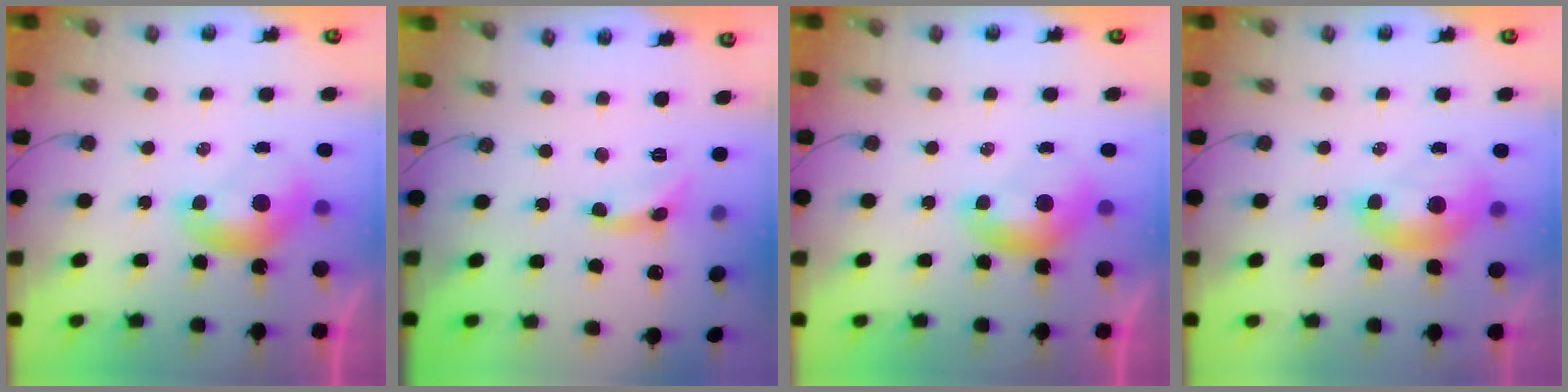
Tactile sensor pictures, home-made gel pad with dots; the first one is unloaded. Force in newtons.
{"total": 1.5, "press": 1.4, "slide": 0.3}
{"total": 0.0}
{"total": 1.8, "press": 1.7, "slide": 0.6}